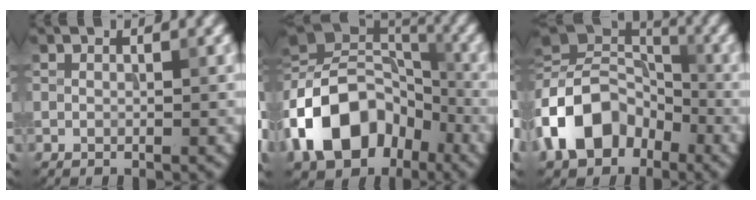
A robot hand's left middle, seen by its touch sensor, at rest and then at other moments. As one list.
[{"total": 13.6, "force": [-5.4, 9.4, 8.3], "torque": [-0.161, 0.009, -0.111]}, {"total": 11.0, "force": [-4.3, 7.8, 6.4], "torque": [-0.126, 0.007, -0.099]}]